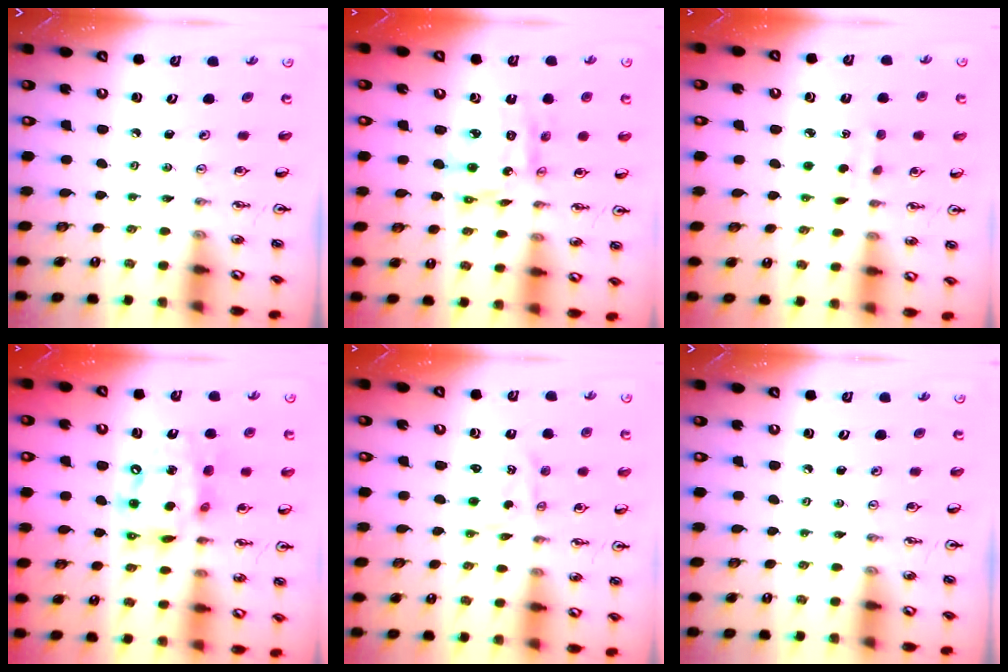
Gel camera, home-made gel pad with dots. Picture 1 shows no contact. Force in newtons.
{"total": 11.4, "press": 11.3, "slide": 1.0}
{"total": 3.4, "press": 3.4, "slide": 0.5}
{"total": 13.5, "press": 13.5, "slide": 1.2}
{"total": 0.7, "press": 0.7, "slide": 0.1}
{"total": 0.0}